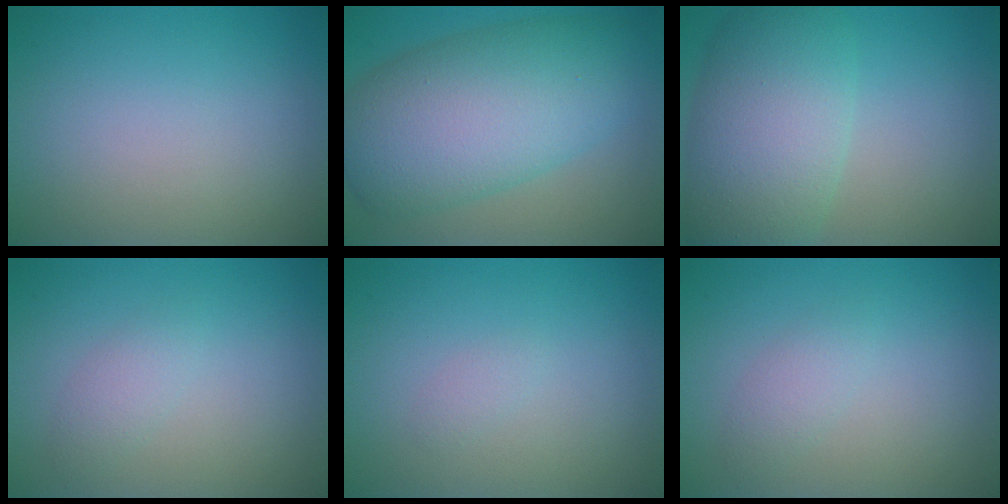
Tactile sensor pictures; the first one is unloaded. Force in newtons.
{"total": 11.0, "press": 11.0, "slide": 0.4}
{"total": 8.4, "press": 8.4, "slide": 0.3}
{"total": 1.4, "press": 1.4, "slide": 0.1}
{"total": 0.6, "press": 0.6, "slide": 0.0}
{"total": 1.4, "press": 1.4, "slide": 0.1}